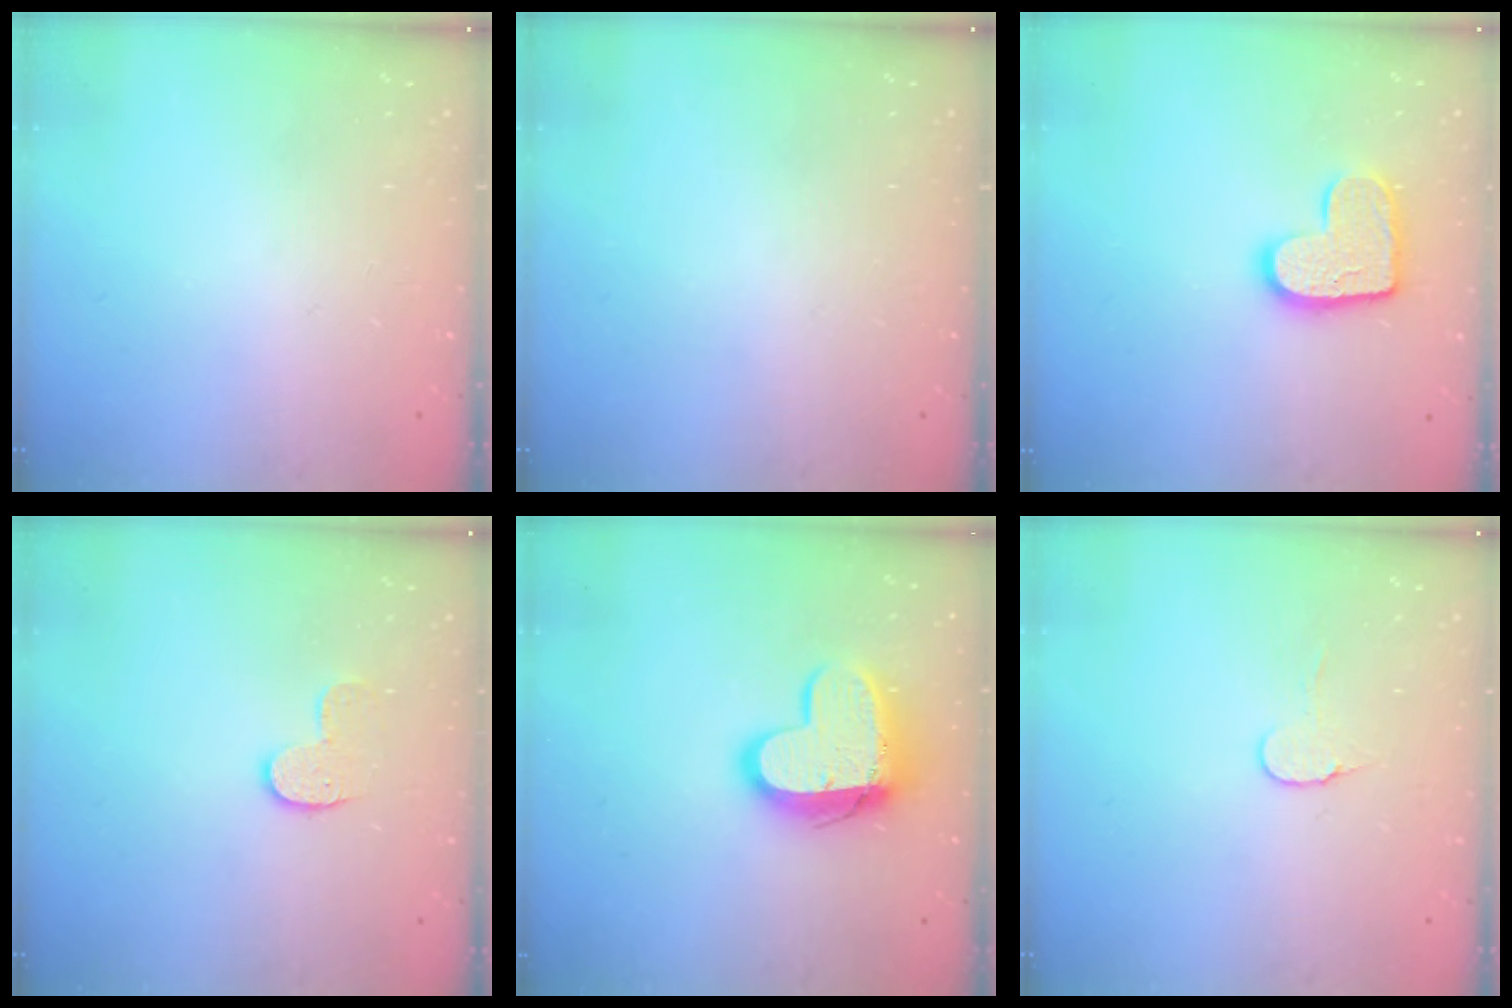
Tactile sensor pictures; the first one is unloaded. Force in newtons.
{"total": 0.0}
{"total": 12.8, "press": 12.8, "slide": 0.8}
{"total": 8.1, "press": 8.1, "slide": 0.4}
{"total": 13.5, "press": 13.5, "slide": 1.2}
{"total": 6.1, "press": 6.1, "slide": 0.5}